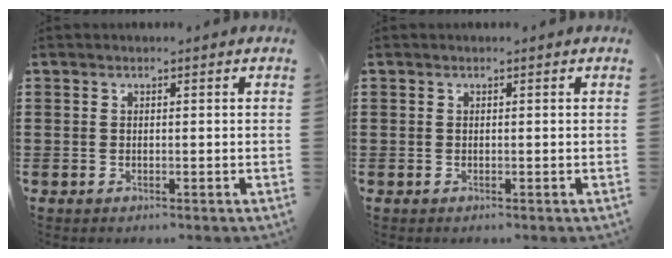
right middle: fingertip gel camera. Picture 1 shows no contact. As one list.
[{"total": 0.0}]